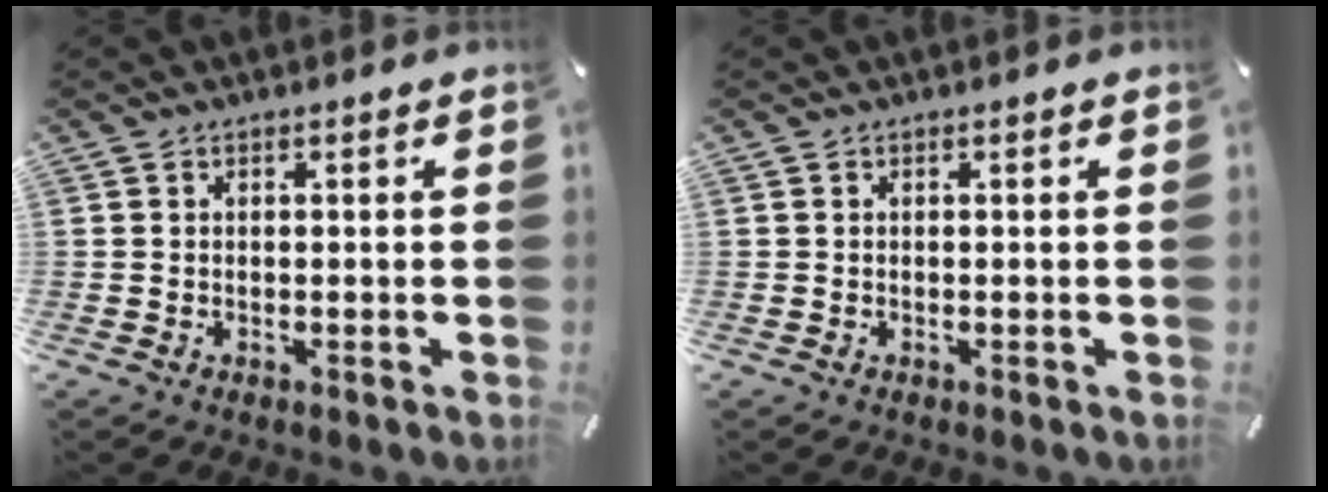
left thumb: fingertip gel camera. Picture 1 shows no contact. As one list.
[{"total": 0.0}]